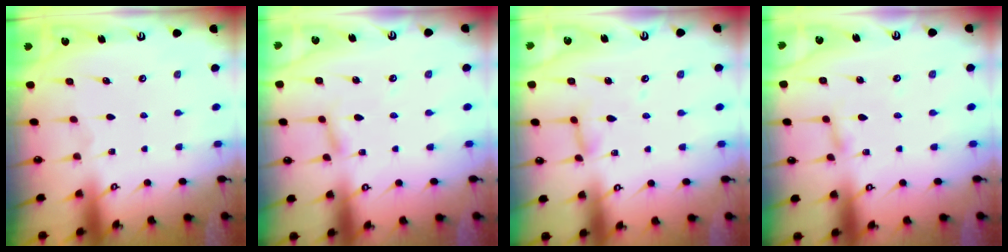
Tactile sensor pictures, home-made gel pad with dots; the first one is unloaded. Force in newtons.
{"total": 2.2, "press": 2.2, "slide": 0.3}
{"total": 6.0, "press": 6.0, "slide": 0.4}
{"total": 2.0, "press": 2.0, "slide": 0.2}